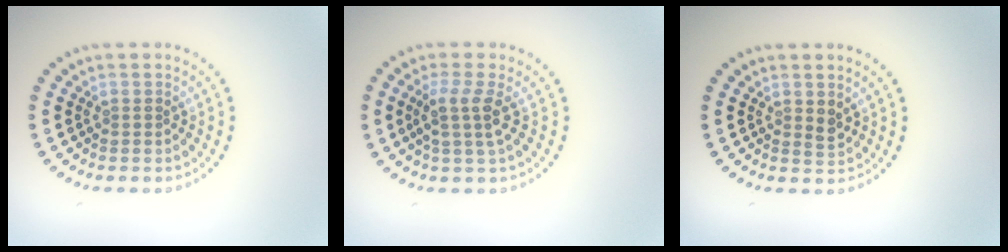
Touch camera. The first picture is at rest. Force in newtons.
{"total": 2.7, "press": 2.1, "slide": 1.6}
{"total": 1.1, "press": 1.0, "slide": 0.5}